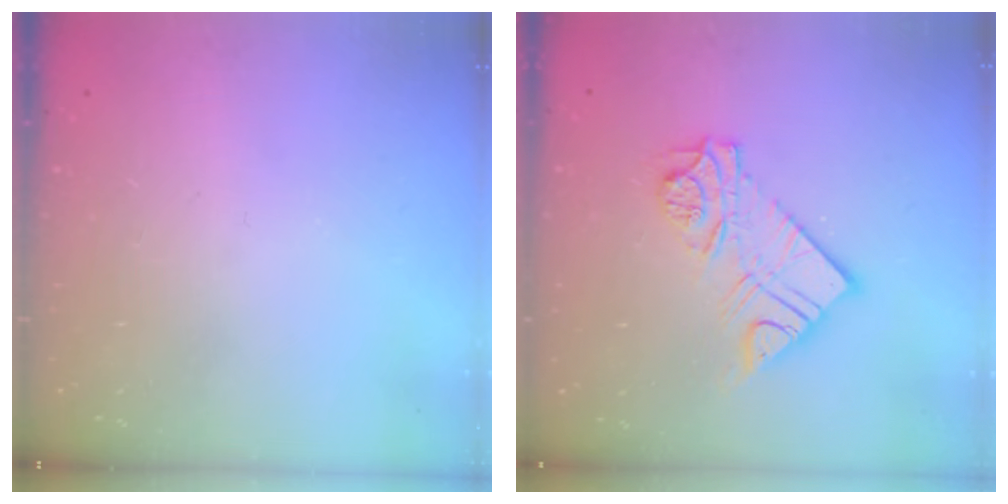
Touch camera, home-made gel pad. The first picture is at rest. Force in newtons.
{"total": 14.2, "press": 14.1, "slide": 1.6}